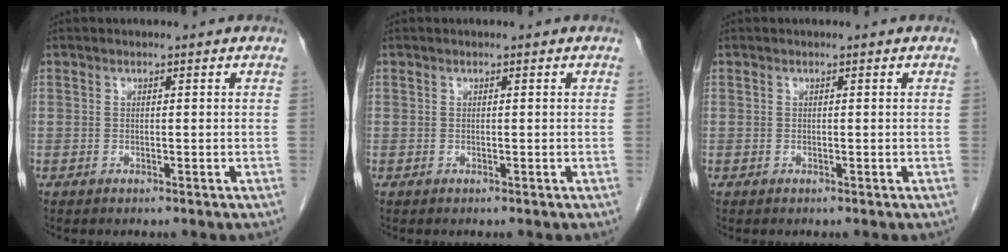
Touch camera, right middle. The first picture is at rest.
{"total": 0.0}
{"total": 0.0}